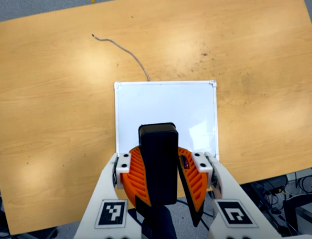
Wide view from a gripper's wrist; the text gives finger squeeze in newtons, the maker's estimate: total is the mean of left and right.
{"total": 11.5, "left": 11.1, "right": 11.9}